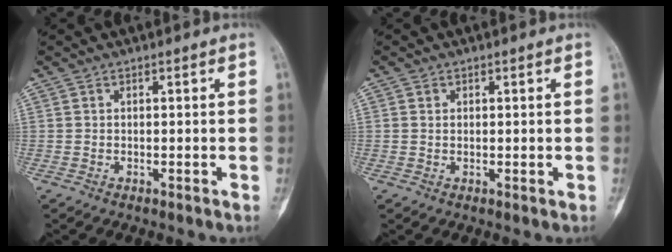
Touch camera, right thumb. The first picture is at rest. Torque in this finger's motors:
{"motor_torque": [-0.03, 0.59, -0.28, -0.06, -0.08]}